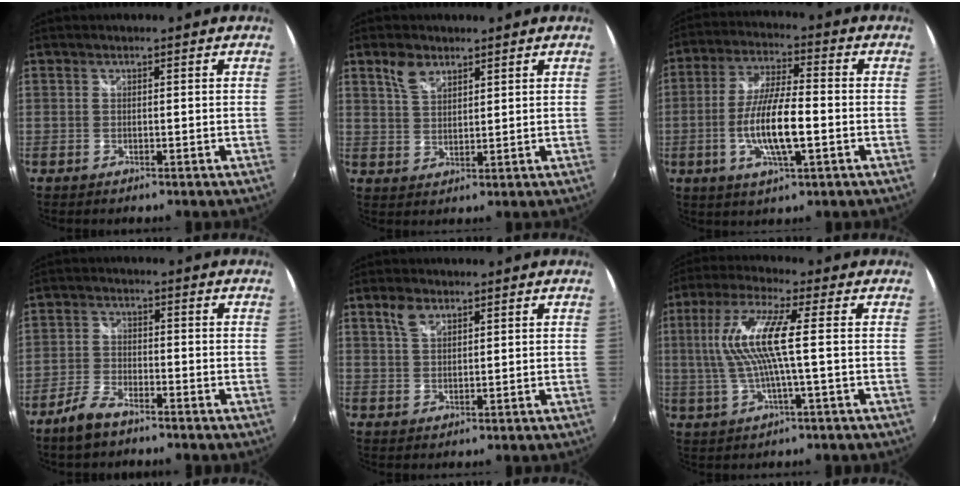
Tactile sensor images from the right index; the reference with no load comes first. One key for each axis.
{"total": 4.7, "fx": 3.1, "fy": 2.5, "fz": 2.5, "tx": -0.045, "ty": 0.007, "tz": 0.059}
{"total": 11.7, "fx": -2.9, "fy": 2.6, "fz": 11.0, "tx": -0.219, "ty": -0.004, "tz": -0.054}
{"total": 5.3, "fx": -4.0, "fy": 2.0, "fz": 2.8, "tx": -0.074, "ty": 0.000, "tz": -0.081}
{"total": 3.5, "fx": 2.1, "fy": 1.9, "fz": 2.1, "tx": -0.038, "ty": 0.006, "tz": 0.042}
{"total": 11.1, "fx": 0.5, "fy": 0.6, "fz": 11.0, "tx": -0.216, "ty": 0.002, "tz": 0.013}